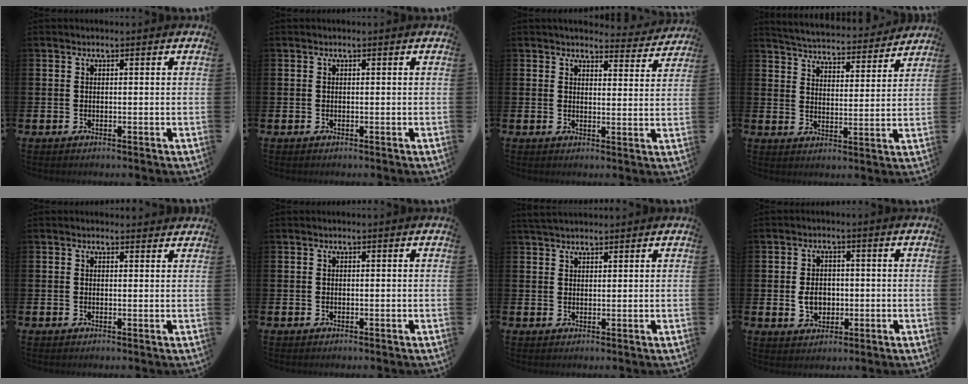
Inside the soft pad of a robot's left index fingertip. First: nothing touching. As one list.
[{"total": 0.0}, {"total": 3.9, "force": [3.8, 0.9, 0.5], "torque": [-0.009, -0.027, 0.064]}, {"total": 5.0, "force": [4.9, 0.6, 0.2], "torque": [-0.030, -0.040, 0.084]}, {"total": 0.9, "force": [0.8, 0.3, 0.1], "torque": [0.007, 0.001, 0.013]}, {"total": 0.0}, {"total": 2.6, "force": [2.5, 0.7, 0.5], "torque": [-0.004, -0.008, 0.044]}, {"total": 3.8, "force": [-0.4, 2.9, 2.3], "torque": [-0.027, 0.000, -0.015]}]